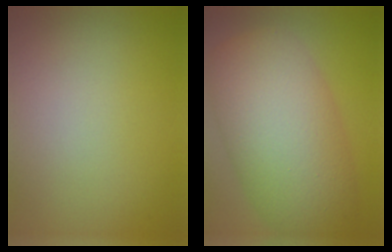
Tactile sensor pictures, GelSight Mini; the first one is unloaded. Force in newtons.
{"total": 10.6, "press": 10.6, "slide": 0.4}